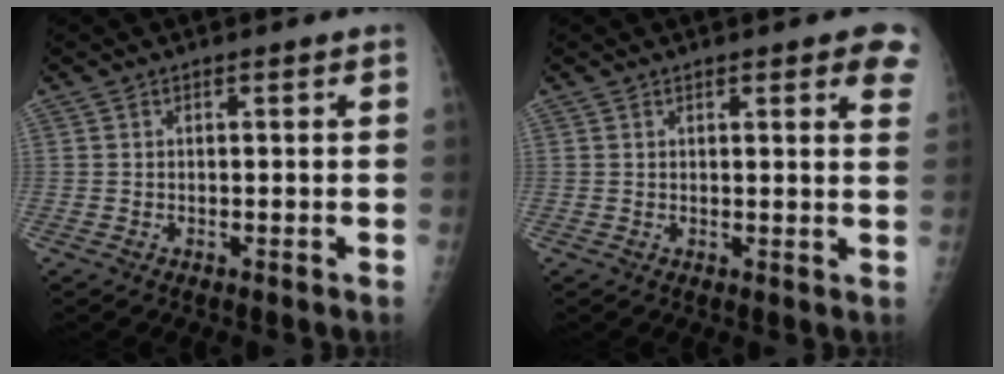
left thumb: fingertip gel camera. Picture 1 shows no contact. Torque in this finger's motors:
{"motor_torque": [-0.06, 0.08, -0.15, -0.03, 0.04]}